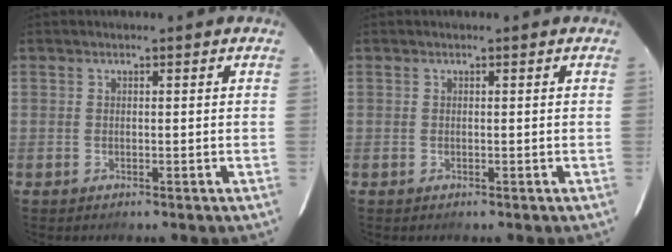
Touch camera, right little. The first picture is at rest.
{"total": 0.0}